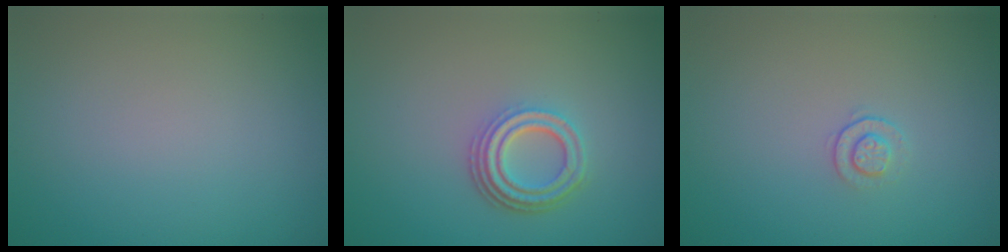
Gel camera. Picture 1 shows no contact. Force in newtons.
{"total": 4.1, "press": 3.1, "slide": 2.6}
{"total": 1.1, "press": 0.7, "slide": 0.9}